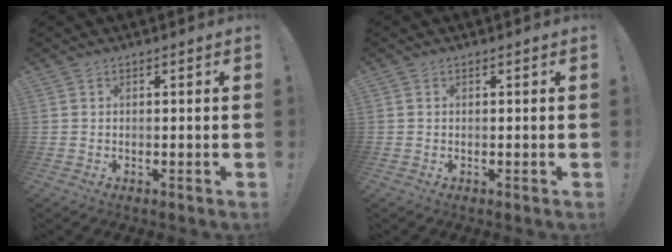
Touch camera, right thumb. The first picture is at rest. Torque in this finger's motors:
{"motor_torque": [0.08, -0.41, -0.06, 0.06, -0.09]}